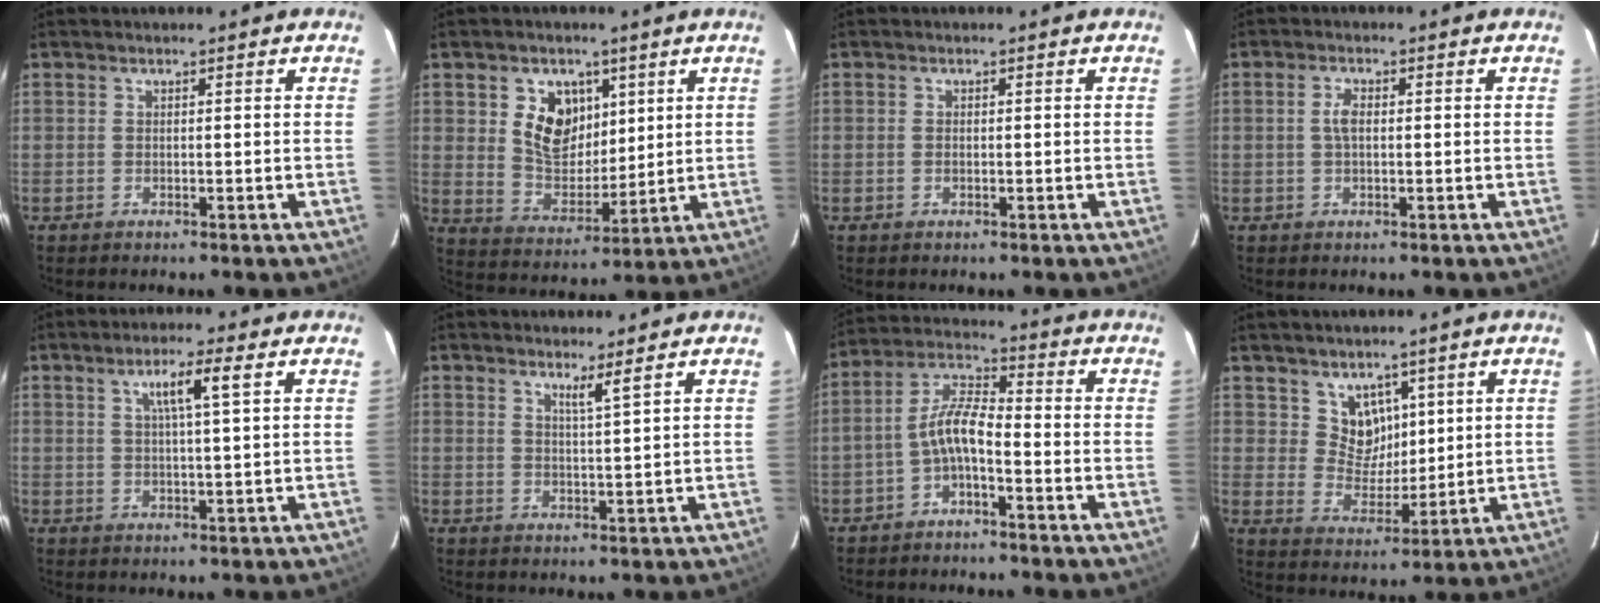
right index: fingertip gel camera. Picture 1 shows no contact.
{"total": 10.4, "force": [3.9, 7.7, 5.8], "torque": [-0.110, 0.003, 0.082]}
{"total": 0.8, "force": [-0.1, 0.5, 0.6], "torque": [-0.013, 0.001, -0.003]}
{"total": 2.4, "force": [0.1, 1.2, 2.1], "torque": [-0.044, 0.004, 0.003]}
{"total": 5.1, "force": [2.2, -0.1, 4.6], "torque": [-0.082, 0.004, 0.038]}
{"total": 2.6, "force": [1.9, -0.6, 1.7], "torque": [-0.032, -0.010, 0.030]}
{"total": 6.6, "force": [-3.1, 2.1, 5.4], "torque": [-0.124, 0.020, -0.059]}
{"total": 6.6, "force": [3.8, 5.1, 1.6], "torque": [-0.020, 0.002, 0.080]}